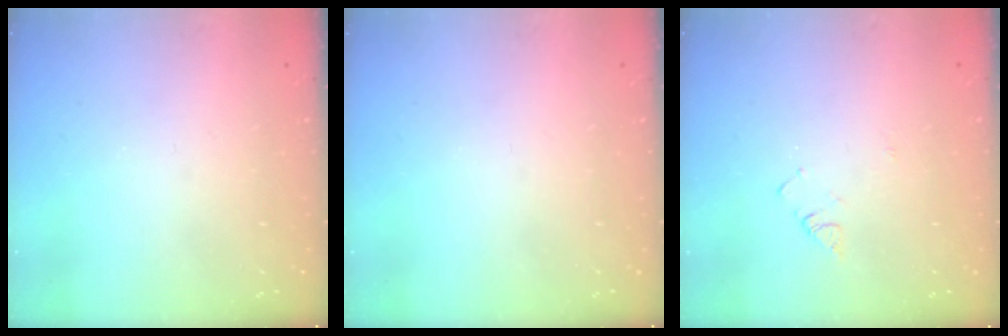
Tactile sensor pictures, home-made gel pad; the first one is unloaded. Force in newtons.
{"total": 0.0}
{"total": 3.1, "press": 3.1, "slide": 0.5}